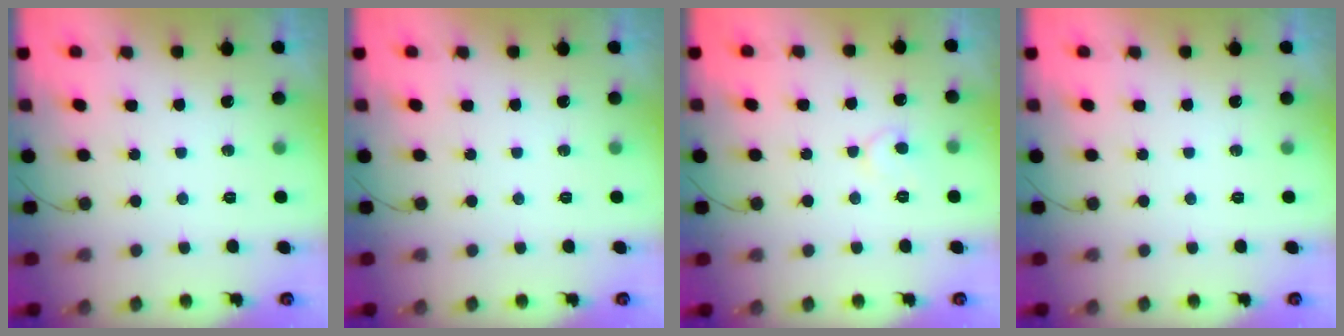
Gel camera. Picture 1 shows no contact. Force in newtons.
{"total": 0.0}
{"total": 5.9, "press": 5.9, "slide": 0.4}
{"total": 0.0}